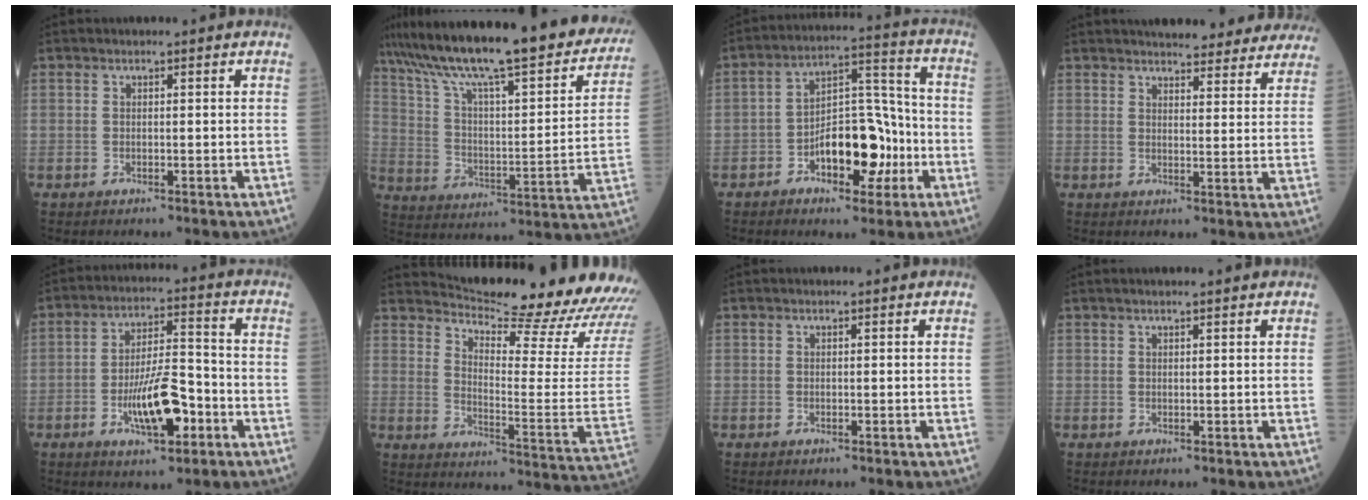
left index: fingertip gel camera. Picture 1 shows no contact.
{"total": 31.9, "force": [25.9, 5.4, 17.8], "torque": [-0.286, -0.027, 0.357]}
{"total": 11.5, "force": [-4.4, 5.6, 8.9], "torque": [-0.154, 0.025, -0.069]}
{"total": 18.5, "force": [16.9, 4.2, 6.0], "torque": [-0.056, -0.009, 0.188]}
{"total": 10.3, "force": [-4.2, 3.1, 8.9], "torque": [-0.166, 0.002, -0.070]}
{"total": 21.7, "force": [20.7, 0.4, 6.7], "torque": [-0.114, -0.113, 0.261]}
{"total": 0.0}
{"total": 1.8, "force": [1.4, 0.0, 1.1], "torque": [-0.014, 0.015, 0.021]}